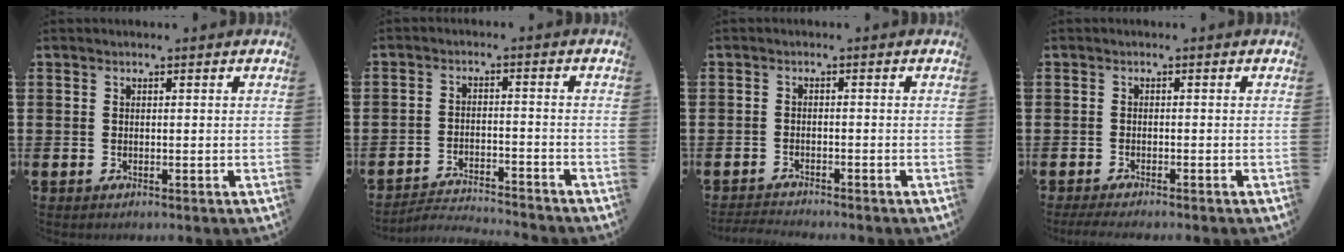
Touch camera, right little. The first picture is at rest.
{"total": 2.8, "force": [-2.8, 0.0, 0.0], "torque": [-0.006, 0.003, -0.060]}
{"total": 1.6, "force": [-1.6, -0.1, 0.0], "torque": [-0.003, 0.002, -0.033]}
{"total": 1.3, "force": [-1.0, 0.0, 0.8], "torque": [-0.012, -0.001, -0.019]}